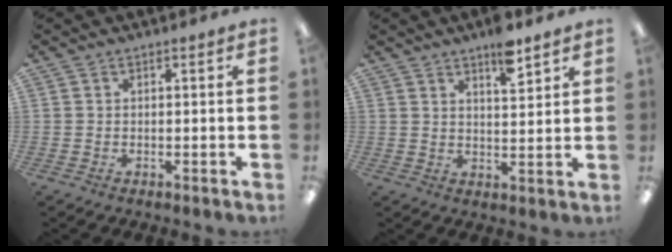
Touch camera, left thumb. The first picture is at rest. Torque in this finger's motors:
{"motor_torque": [0.63, 0.00, 0.49, -0.47, 0.17]}